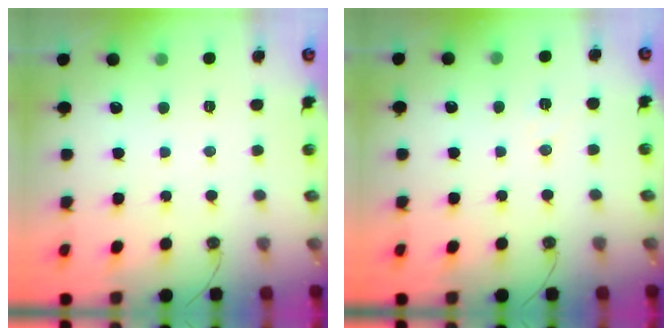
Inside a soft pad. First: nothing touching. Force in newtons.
{"total": 6.5, "press": 4.7, "slide": 4.5}